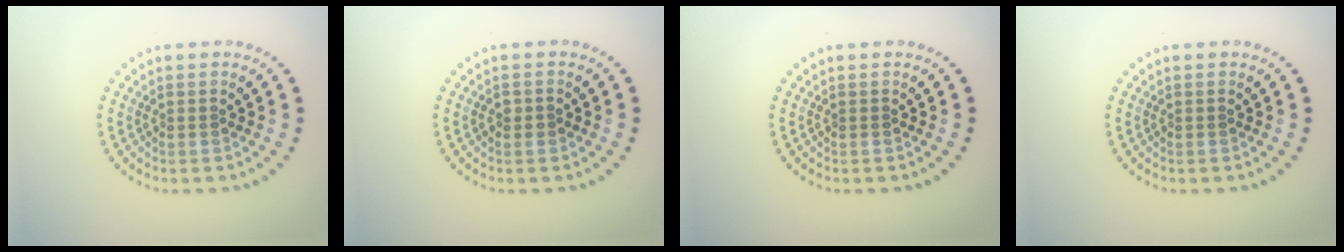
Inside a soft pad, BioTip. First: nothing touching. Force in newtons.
{"total": 1.0, "press": 1.0, "slide": 0.1}
{"total": 0.0}
{"total": 0.0}